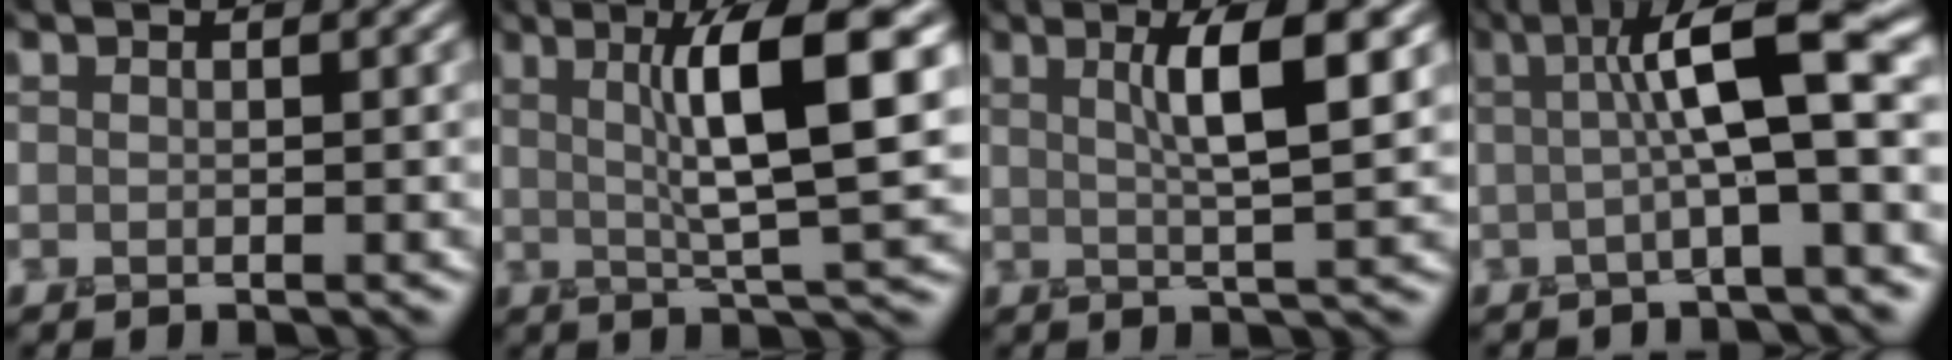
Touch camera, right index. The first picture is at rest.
{"total": 8.6, "force": [2.3, 1.2, 8.2], "torque": [-0.109, 0.009, 0.037]}
{"total": 5.4, "force": [1.8, 0.9, 5.0], "torque": [-0.067, 0.008, 0.026]}
{"total": 8.0, "force": [0.8, 1.4, 7.9], "torque": [-0.110, 0.016, 0.005]}